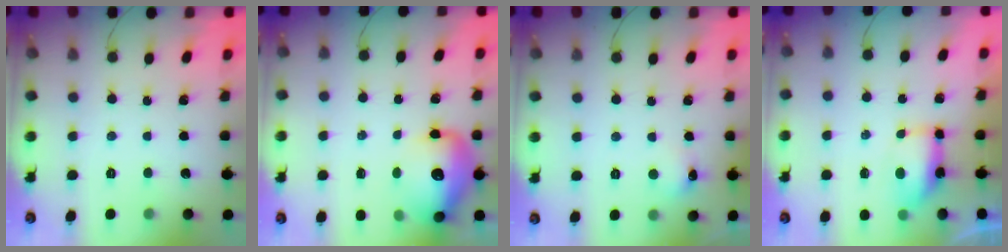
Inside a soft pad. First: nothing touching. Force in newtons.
{"total": 14.9, "press": 14.4, "slide": 4.1}
{"total": 5.9, "press": 5.6, "slide": 1.7}
{"total": 6.6, "press": 6.6, "slide": 0.4}